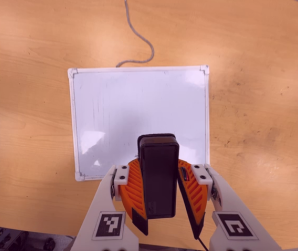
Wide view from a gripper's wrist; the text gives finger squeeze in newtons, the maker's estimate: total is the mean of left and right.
{"total": 8.4, "left": 9.0, "right": 7.8}